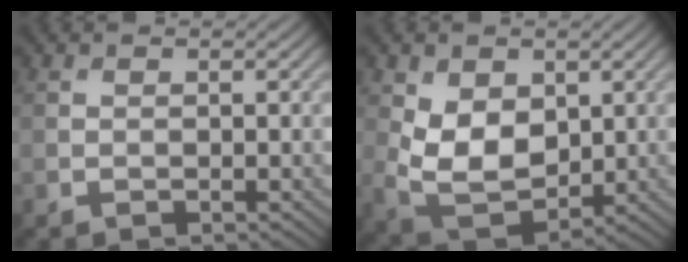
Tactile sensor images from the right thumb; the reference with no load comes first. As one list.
[{"total": 8.2, "force": [1.0, 5.7, 5.9], "torque": [-0.135, -0.014, 0.021]}]